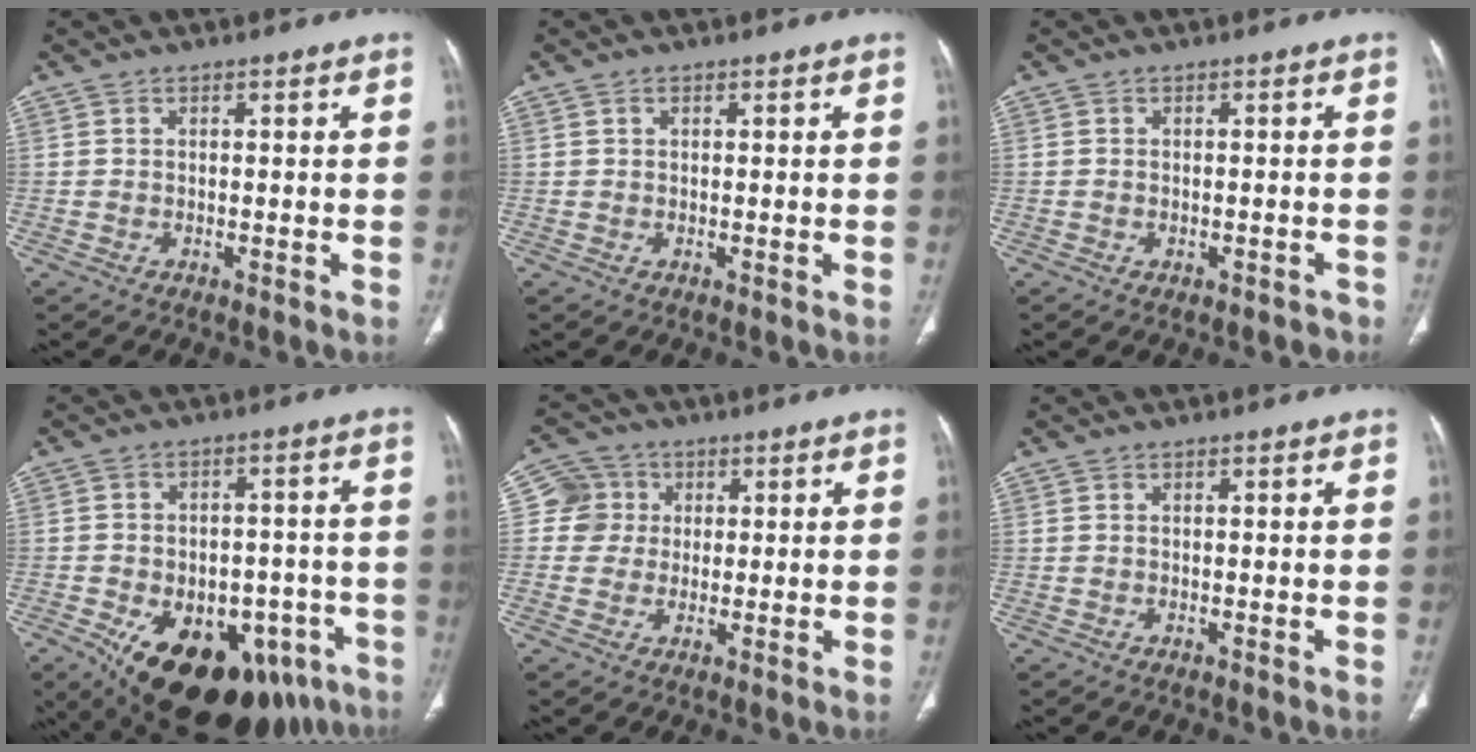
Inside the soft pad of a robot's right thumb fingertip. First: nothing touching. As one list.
[{"total": 0.7, "force": [0.4, 0.4, 0.4], "torque": [-0.008, 0.003, 0.006]}, {"total": 2.1, "force": [-1.5, 1.4, 0.7], "torque": [-0.003, 0.016, -0.014]}, {"total": 23.9, "force": [-11.9, 13.4, 15.8], "torque": [-0.199, 0.039, -0.153]}, {"total": 5.6, "force": [0.8, 5.5, 0.3], "torque": [0.029, 0.008, 0.010]}, {"total": 0.0}]